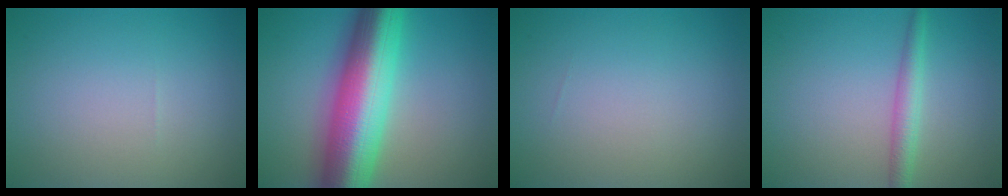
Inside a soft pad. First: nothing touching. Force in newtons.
{"total": 13.1, "press": 13.1, "slide": 0.1}
{"total": 0.0}
{"total": 2.3, "press": 2.3, "slide": 0.0}